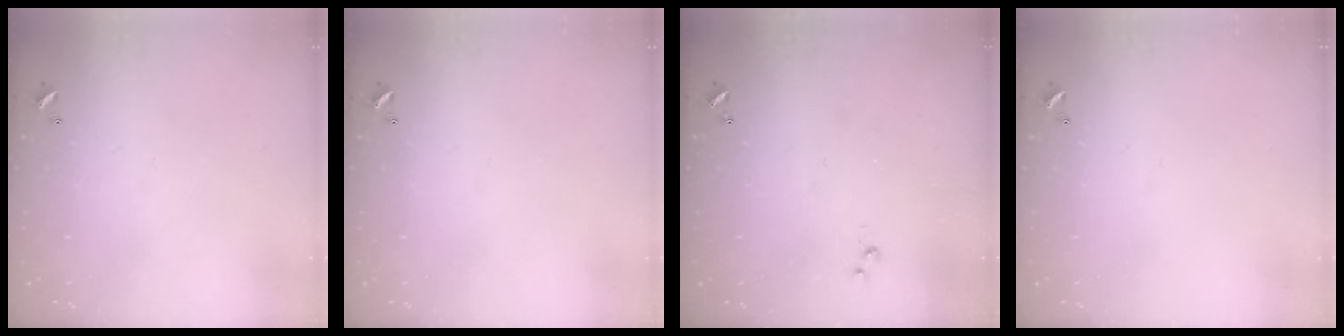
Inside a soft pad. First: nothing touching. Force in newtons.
{"total": 0.0}
{"total": 3.0, "press": 3.0, "slide": 0.4}
{"total": 0.0}